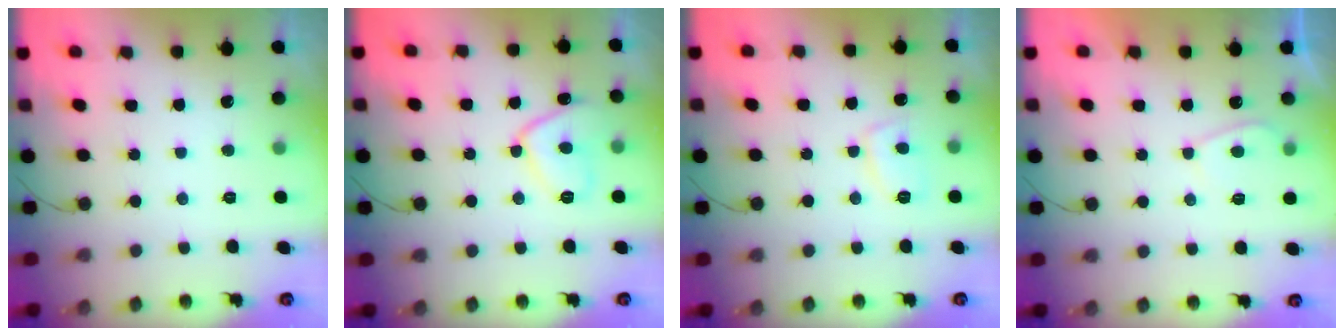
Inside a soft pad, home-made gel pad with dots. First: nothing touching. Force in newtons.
{"total": 10.1, "press": 10.0, "slide": 1.1}
{"total": 5.7, "press": 5.6, "slide": 1.0}
{"total": 2.7, "press": 2.6, "slide": 0.8}